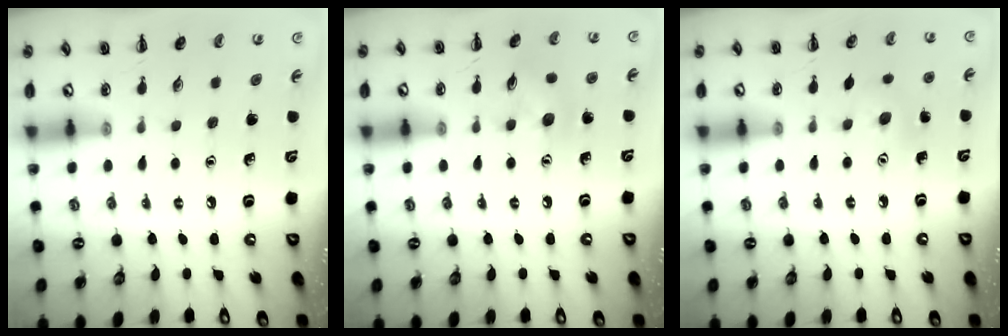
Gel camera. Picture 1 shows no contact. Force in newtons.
{"total": 6.7, "press": 6.6, "slide": 1.2}
{"total": 6.4, "press": 6.2, "slide": 1.4}